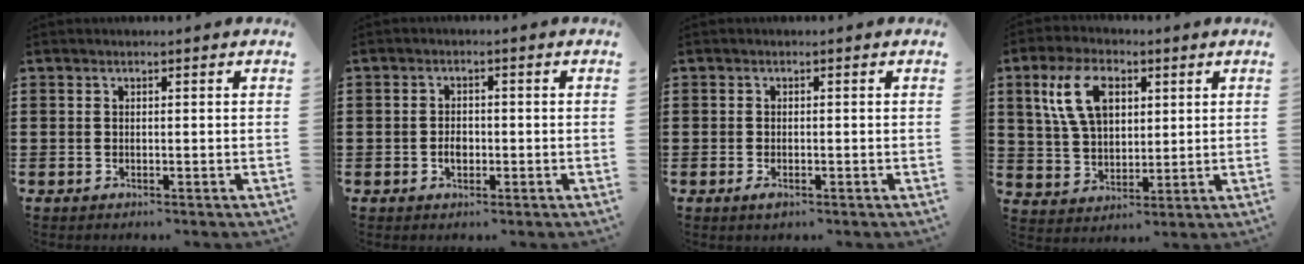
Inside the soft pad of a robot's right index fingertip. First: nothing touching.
{"total": 2.2, "force": [-0.6, 1.4, 1.6], "torque": [-0.030, 0.004, -0.011]}
{"total": 1.2, "force": [-0.6, 0.5, 0.9], "torque": [-0.018, -0.002, -0.011]}
{"total": 9.5, "force": [3.6, 5.7, 6.6], "torque": [-0.140, 0.012, 0.062]}